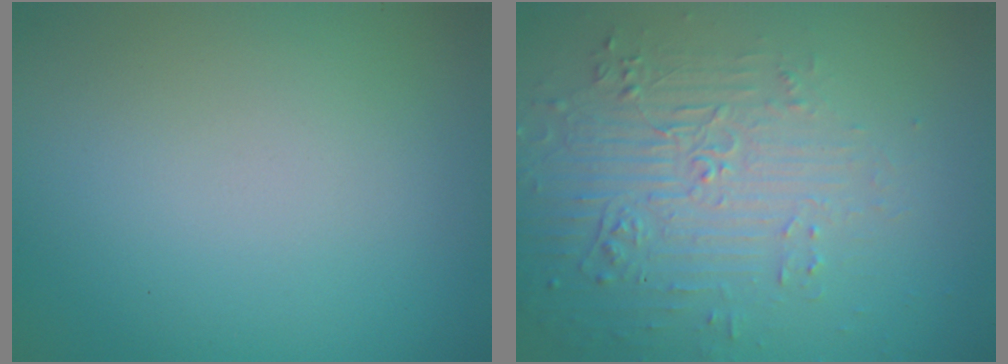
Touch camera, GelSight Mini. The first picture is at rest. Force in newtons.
{"total": 4.6, "press": 3.2, "slide": 3.2}